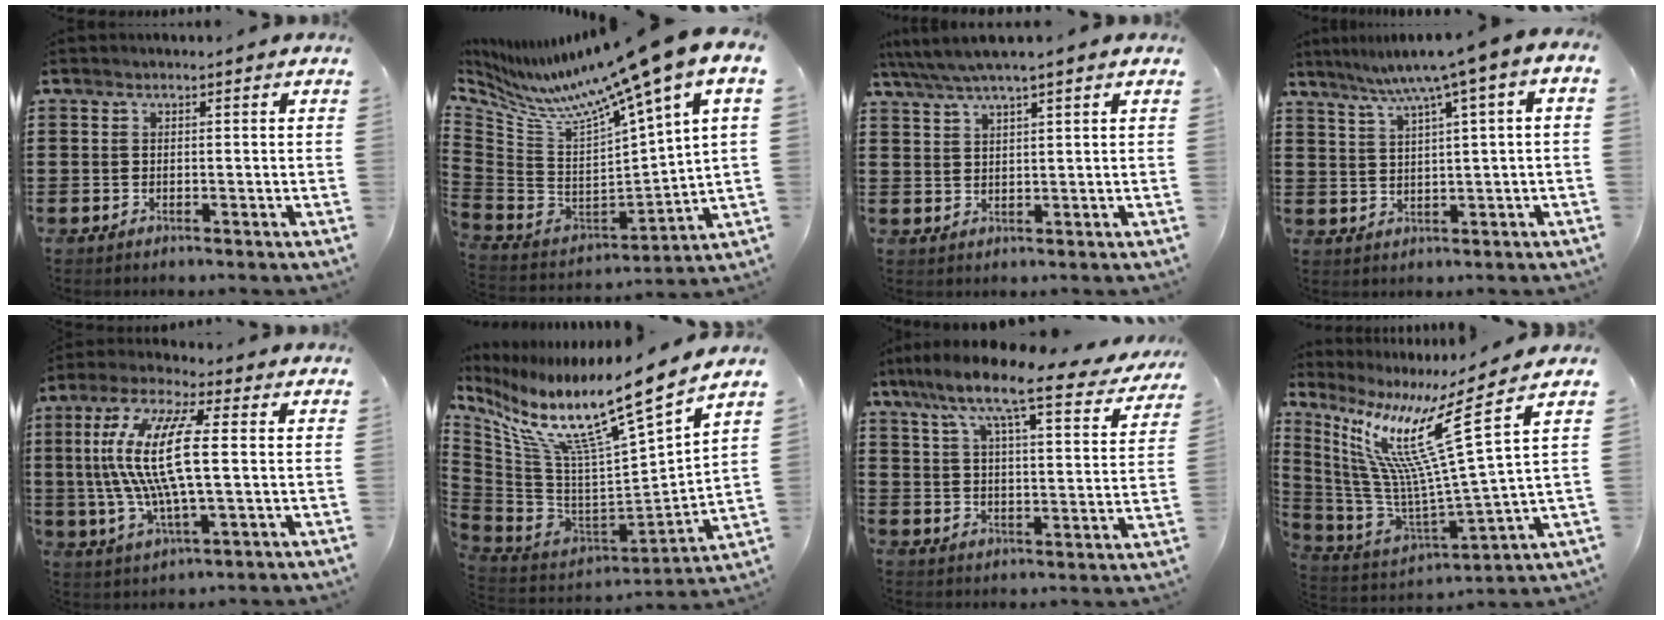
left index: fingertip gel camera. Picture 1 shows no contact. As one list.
[{"total": 11.0, "force": [8.5, -0.8, 7.0], "torque": [-0.153, -0.072, 0.126]}, {"total": 3.6, "force": [2.8, 0.1, 2.2], "torque": [-0.049, -0.002, 0.051]}, {"total": 5.8, "force": [2.9, 0.0, 5.0], "torque": [-0.105, -0.015, 0.043]}, {"total": 13.5, "force": [1.1, 3.9, 12.8], "torque": [-0.281, -0.008, 0.010]}, {"total": 12.6, "force": [8.3, 1.5, 9.4], "torque": [-0.186, -0.068, 0.125]}, {"total": 10.2, "force": [8.0, 1.2, 6.2], "torque": [-0.142, -0.043, 0.130]}, {"total": 15.2, "force": [7.6, 1.0, 13.2], "torque": [-0.292, -0.059, 0.106]}]